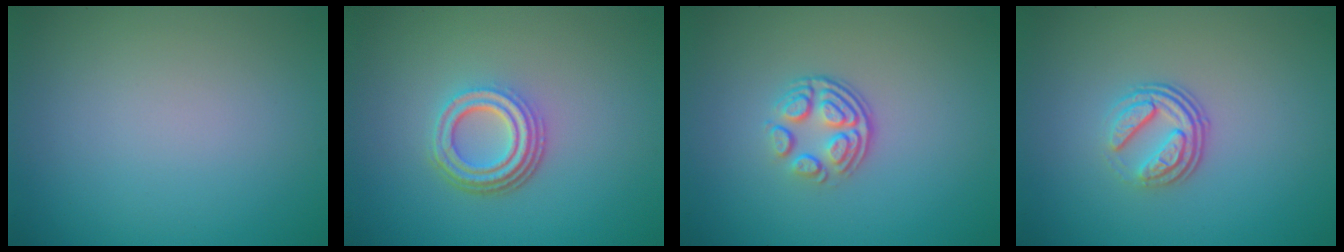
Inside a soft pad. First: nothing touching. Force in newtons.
{"total": 4.2, "press": 3.1, "slide": 2.9}
{"total": 3.6, "press": 2.5, "slide": 2.6}
{"total": 3.6, "press": 2.5, "slide": 2.7}